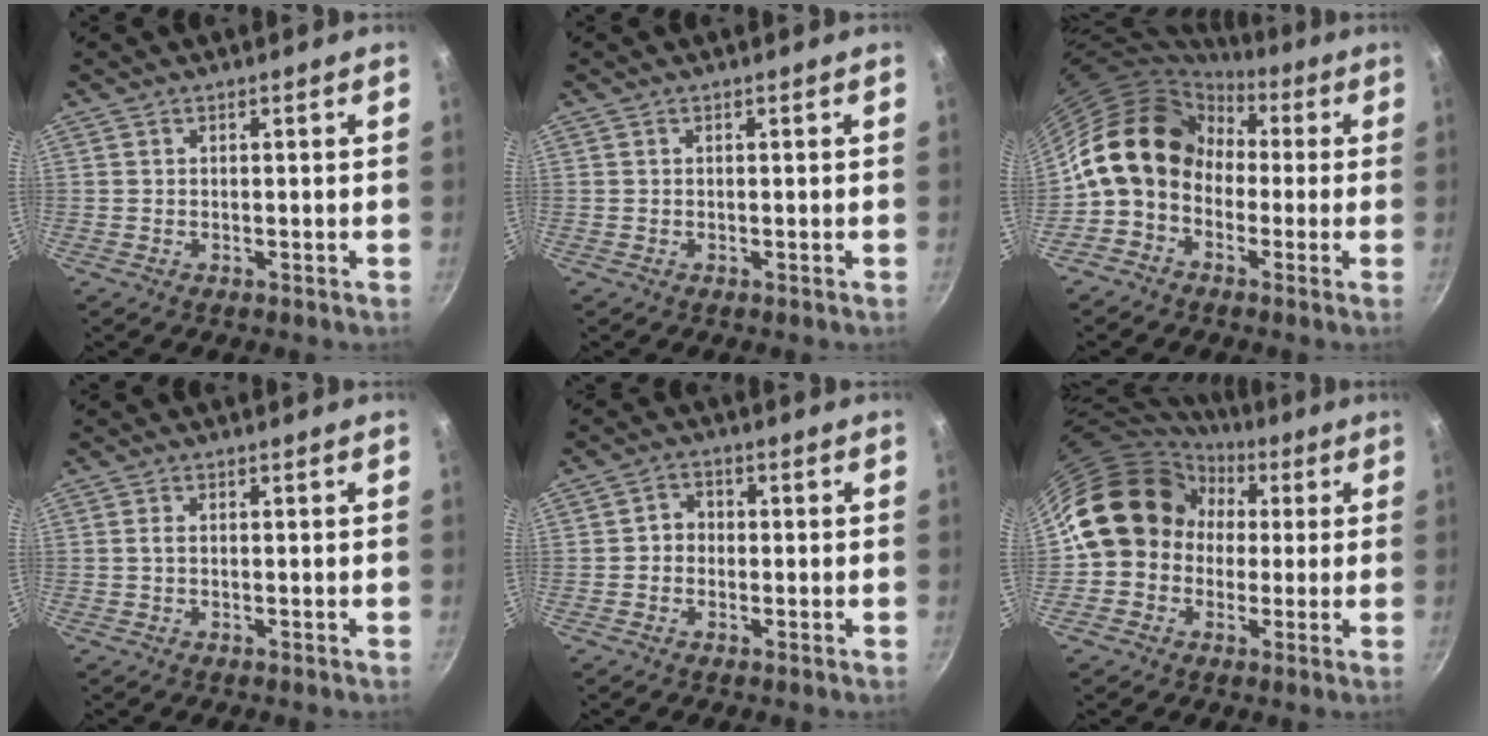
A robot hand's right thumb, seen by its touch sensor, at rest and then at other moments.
{"total": 0.0}
{"total": 14.4, "force": [0.3, 11.6, 8.5], "torque": [-0.112, 0.042, -0.019]}
{"total": 0.8, "force": [0.0, 0.3, 0.7], "torque": [-0.018, 0.002, -0.001]}
{"total": 2.9, "force": [-0.6, 2.6, 1.2], "torque": [0.000, 0.012, -0.015]}
{"total": 14.9, "force": [1.4, 13.0, 7.2], "torque": [-0.086, 0.040, 0.010]}